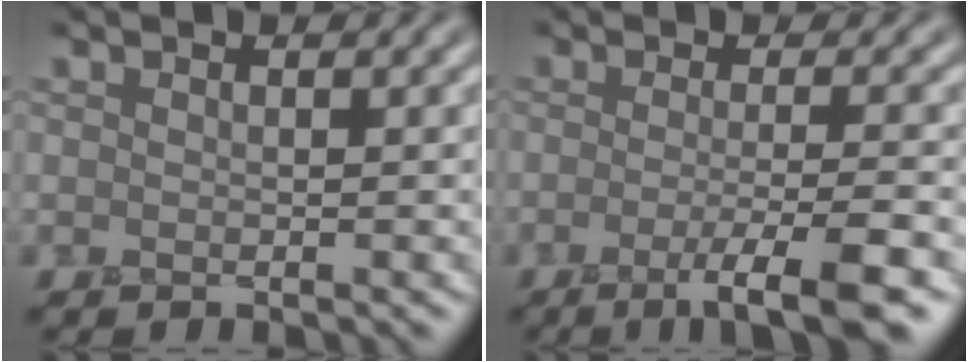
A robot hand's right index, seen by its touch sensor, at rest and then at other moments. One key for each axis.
{"total": 5.1, "fx": -2.4, "fy": 0.8, "fz": 4.5, "tx": -0.066, "ty": -0.006, "tz": -0.046}